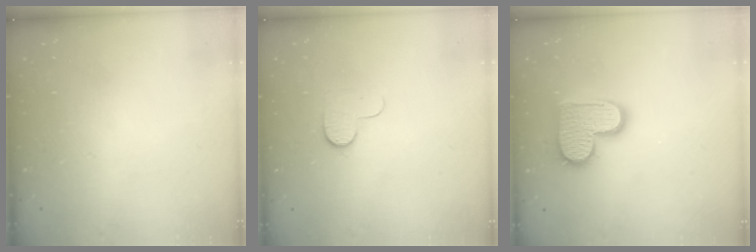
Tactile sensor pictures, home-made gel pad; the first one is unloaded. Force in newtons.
{"total": 5.4, "press": 5.3, "slide": 1.2}
{"total": 13.5, "press": 13.5, "slide": 0.8}